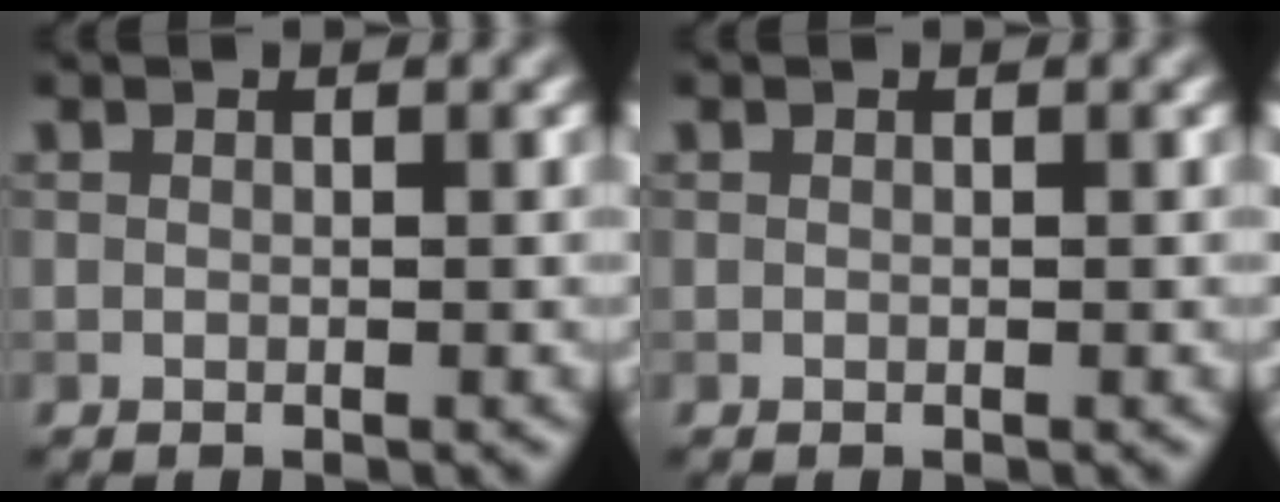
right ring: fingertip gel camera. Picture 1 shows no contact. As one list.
[{"total": 0.0}]